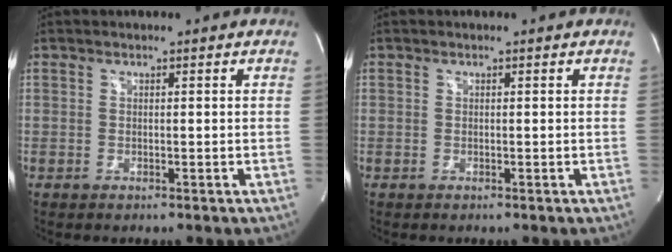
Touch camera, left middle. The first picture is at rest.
{"total": 0.0}